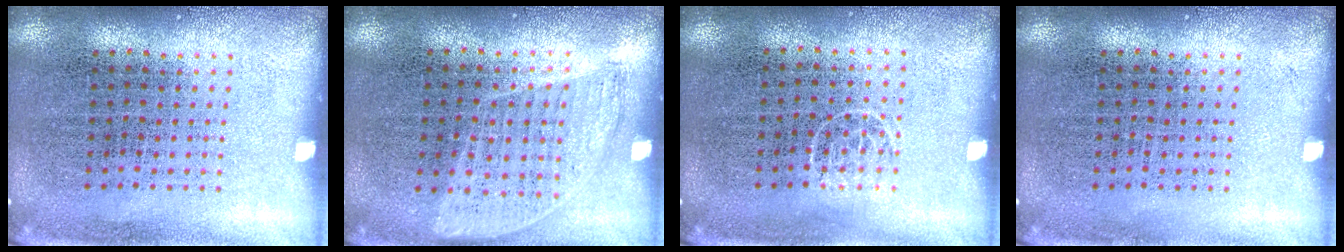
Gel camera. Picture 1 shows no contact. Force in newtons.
{"total": 0.9, "press": 0.8, "slide": 0.4}
{"total": 0.6, "press": 0.4, "slide": 0.4}
{"total": 0.0}